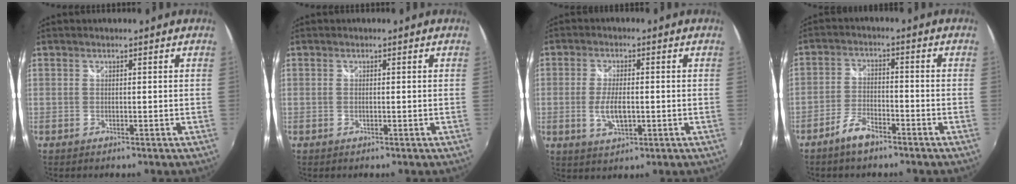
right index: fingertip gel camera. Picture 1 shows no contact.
{"total": 0.0}
{"total": 5.7, "force": [-1.0, 2.3, 5.1], "torque": [-0.103, -0.006, -0.017]}
{"total": 5.4, "force": [-4.1, 1.9, 3.0], "torque": [-0.073, 0.004, -0.075]}